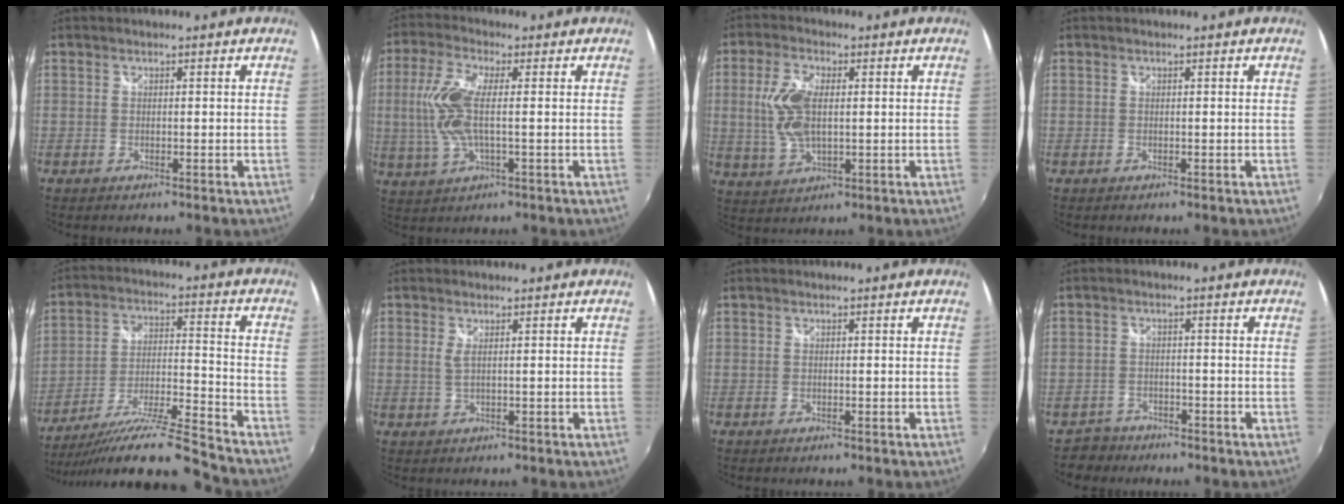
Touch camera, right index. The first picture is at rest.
{"total": 10.0, "force": [0.0, 3.2, 9.4], "torque": [-0.209, 0.002, 0.001]}
{"total": 9.3, "force": [0.7, 4.5, 8.1], "torque": [-0.169, 0.002, 0.019]}
{"total": 0.0}
{"total": 17.7, "force": [-15.6, -1.0, 8.3], "torque": [-0.152, -0.036, -0.264]}
{"total": 1.6, "force": [0.4, 0.0, 1.5], "torque": [-0.027, -0.002, 0.007]}
{"total": 0.0}
{"total": 3.5, "force": [-2.8, 2.2, -0.4], "torque": [-0.006, 0.010, -0.051]}